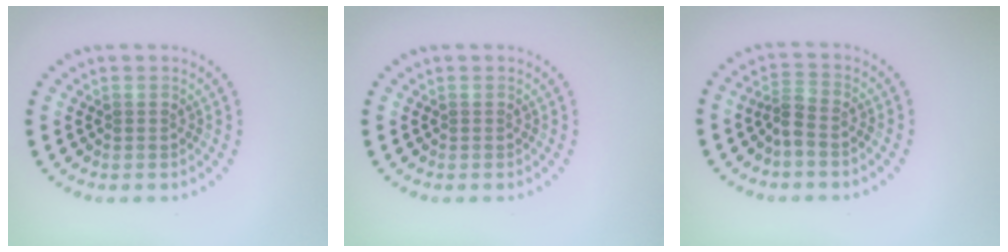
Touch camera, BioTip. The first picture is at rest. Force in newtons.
{"total": 0.0}
{"total": 2.0, "press": 1.6, "slide": 1.3}